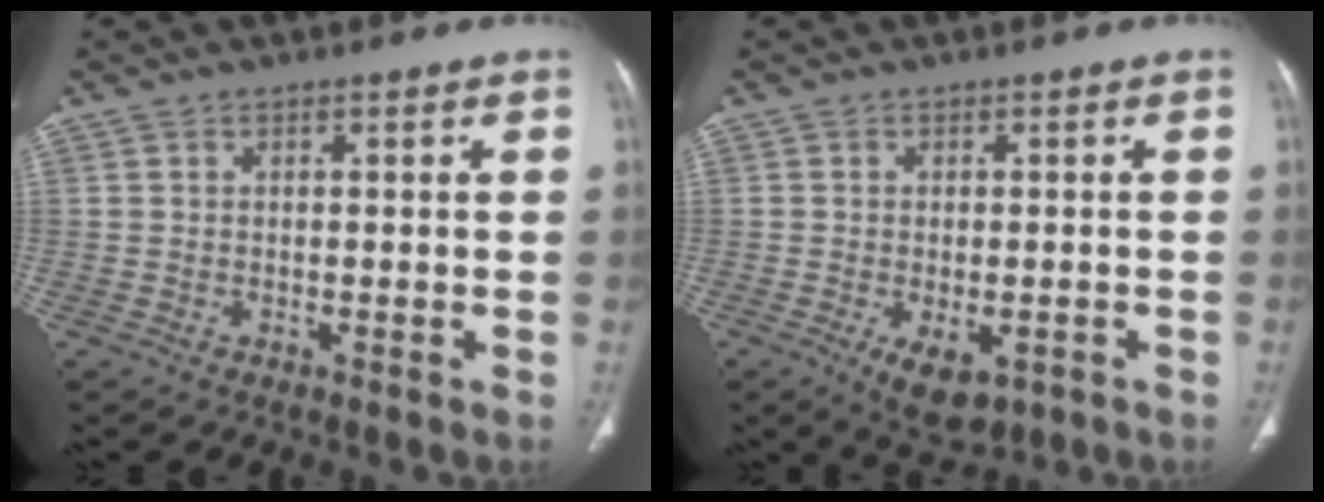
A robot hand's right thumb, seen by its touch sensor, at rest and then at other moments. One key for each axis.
{"total": 6.5, "fx": -2.6, "fy": 3.5, "fz": 4.9, "tx": -0.071, "ty": -0.001, "tz": -0.026}